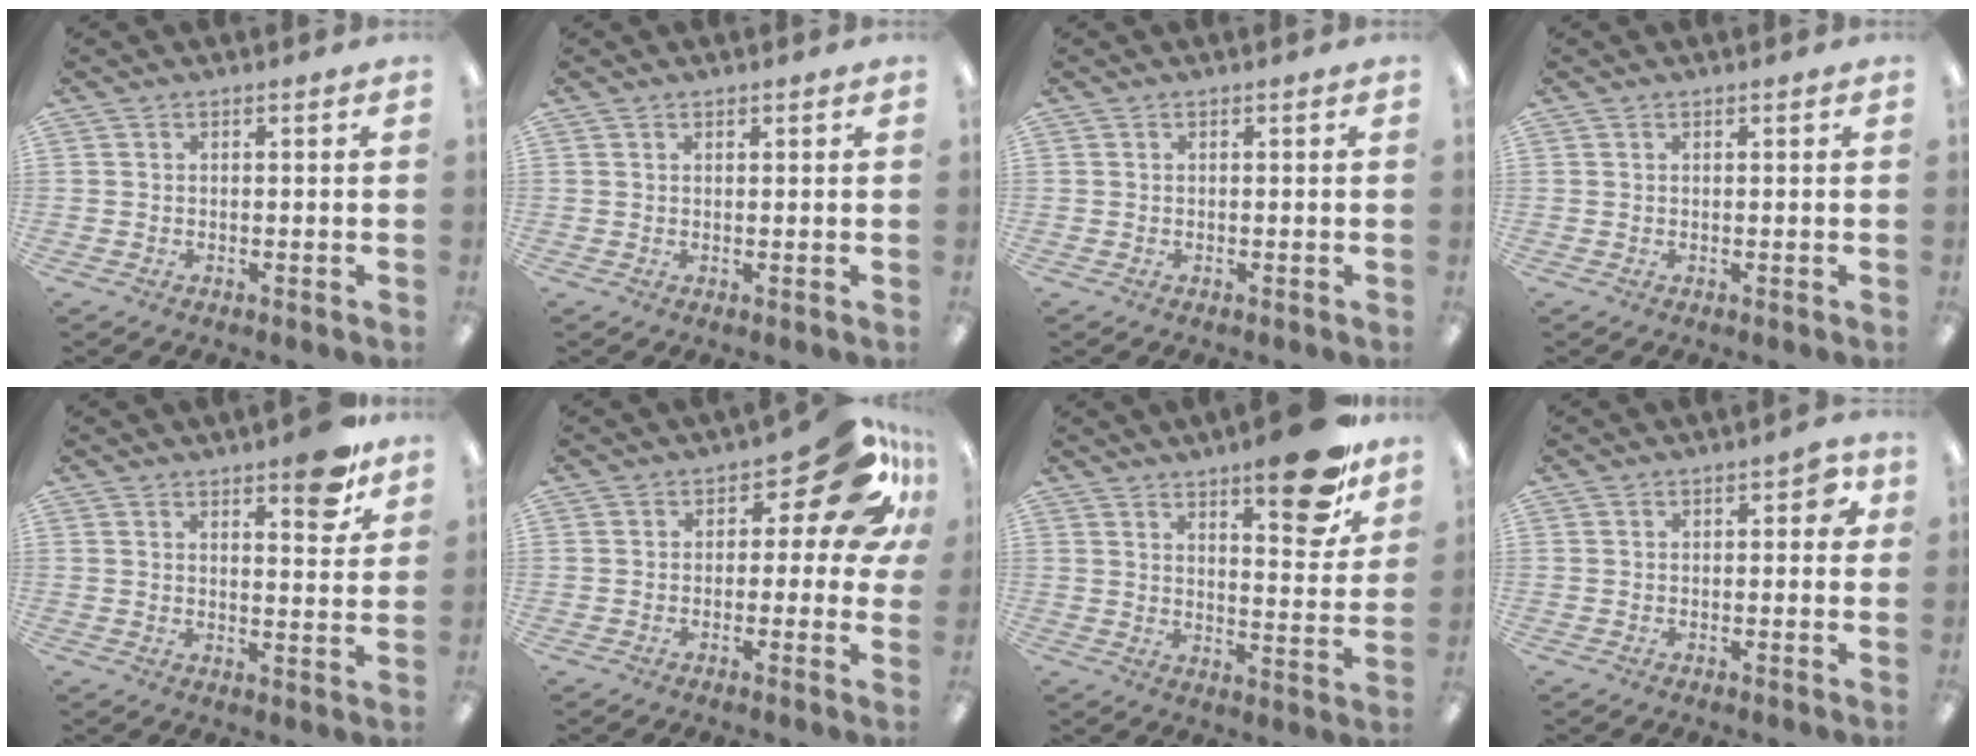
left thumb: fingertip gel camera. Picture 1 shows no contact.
{"total": 0.6, "force": [0.5, 0.3, 0.2], "torque": [0.002, -0.001, 0.007]}
{"total": 0.0}
{"total": 0.0}
{"total": 8.1, "force": [5.9, 2.6, 4.8], "torque": [-0.046, -0.039, 0.094]}
{"total": 14.0, "force": [6.9, 6.2, 10.5], "torque": [-0.135, -0.042, 0.115]}
{"total": 14.5, "force": [10.3, 4.1, 9.5], "torque": [-0.114, -0.068, 0.162]}
{"total": 4.3, "force": [1.1, 2.3, 3.4], "torque": [-0.044, 0.002, 0.015]}